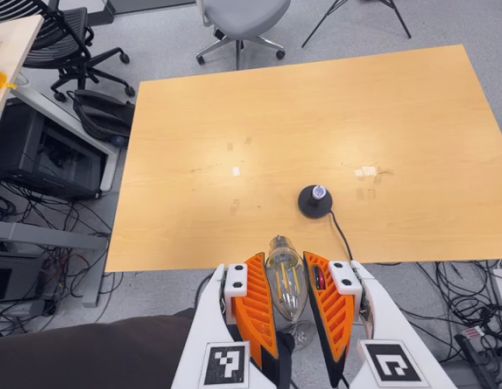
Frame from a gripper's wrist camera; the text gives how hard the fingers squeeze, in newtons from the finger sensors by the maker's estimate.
{"total": 14.2, "left": 16.0, "right": 12.5}